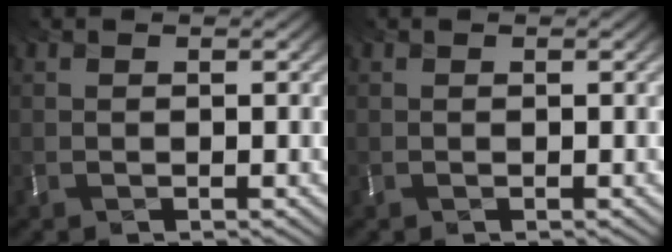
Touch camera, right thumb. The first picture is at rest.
{"total": 0.0}